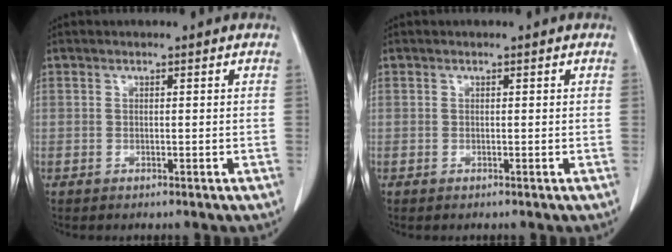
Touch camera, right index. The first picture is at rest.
{"total": 0.0}